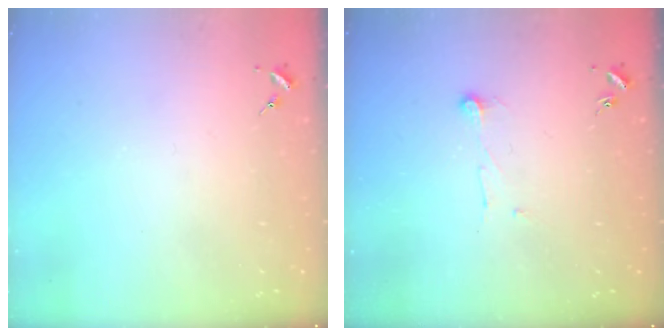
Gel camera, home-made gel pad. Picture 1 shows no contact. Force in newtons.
{"total": 6.0, "press": 5.9, "slide": 0.7}